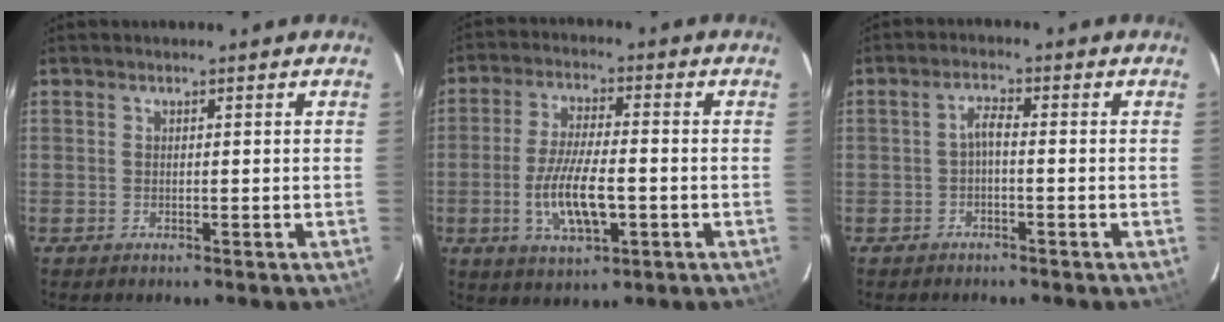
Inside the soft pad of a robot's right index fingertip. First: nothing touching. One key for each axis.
{"total": 10.4, "fx": -2.7, "fy": 3.3, "fz": 9.5, "tx": -0.189, "ty": -0.008, "tz": -0.047}
{"total": 2.1, "fx": -0.8, "fy": 0.4, "fz": 1.8, "tx": -0.039, "ty": 0.008, "tz": -0.017}